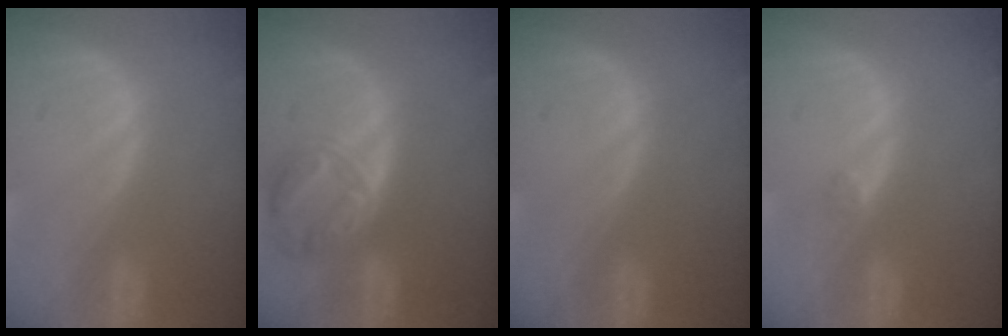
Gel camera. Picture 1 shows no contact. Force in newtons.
{"total": 8.2, "press": 7.1, "slide": 4.2}
{"total": 0.0}
{"total": 0.9, "press": 0.8, "slide": 0.5}